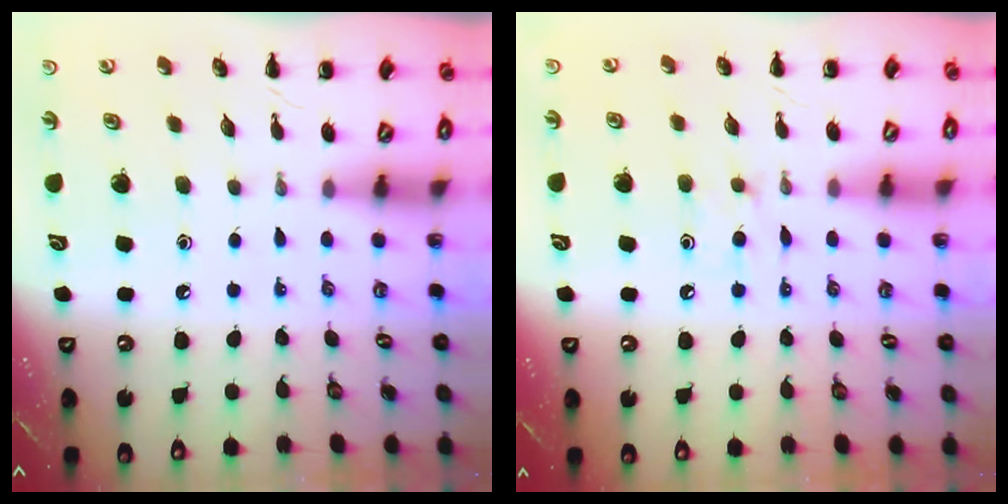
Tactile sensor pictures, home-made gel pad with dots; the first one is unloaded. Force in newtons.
{"total": 5.7, "press": 5.4, "slide": 2.0}